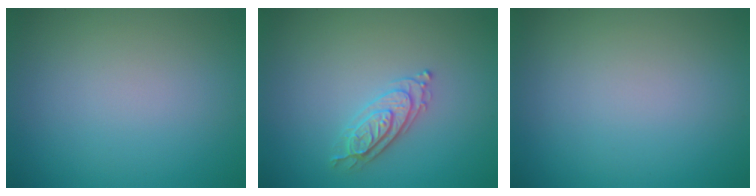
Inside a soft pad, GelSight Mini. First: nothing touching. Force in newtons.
{"total": 2.4, "press": 2.3, "slide": 0.5}
{"total": 0.0}